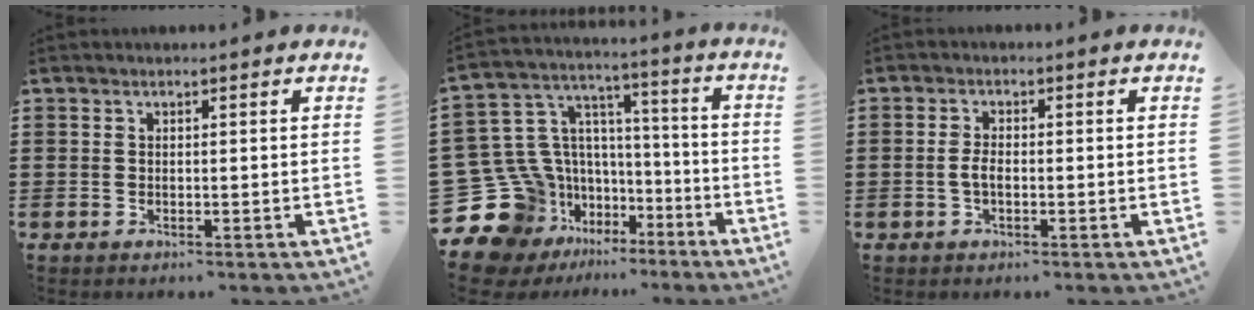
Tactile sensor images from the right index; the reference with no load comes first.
{"total": 12.9, "force": [-4.9, 11.1, 4.1], "torque": [-0.160, -0.019, -0.069]}
{"total": 2.3, "force": [-0.6, 1.0, 2.0], "torque": [-0.054, -0.005, -0.015]}